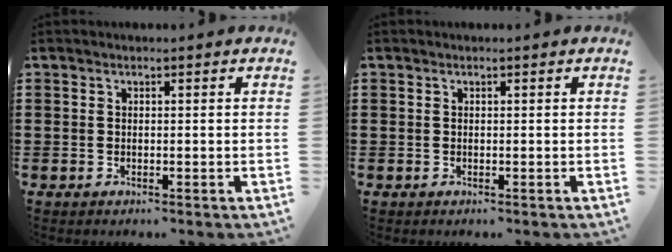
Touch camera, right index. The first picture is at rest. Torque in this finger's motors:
{"motor_torque": [0.24, 0.57, 0.00, 0.00]}